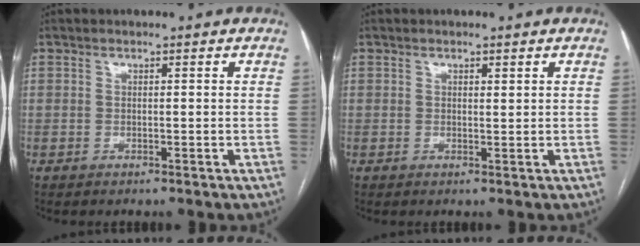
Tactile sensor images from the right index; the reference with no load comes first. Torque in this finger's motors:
{"motor_torque": [-0.06, 0.23, -0.02, -0.01]}